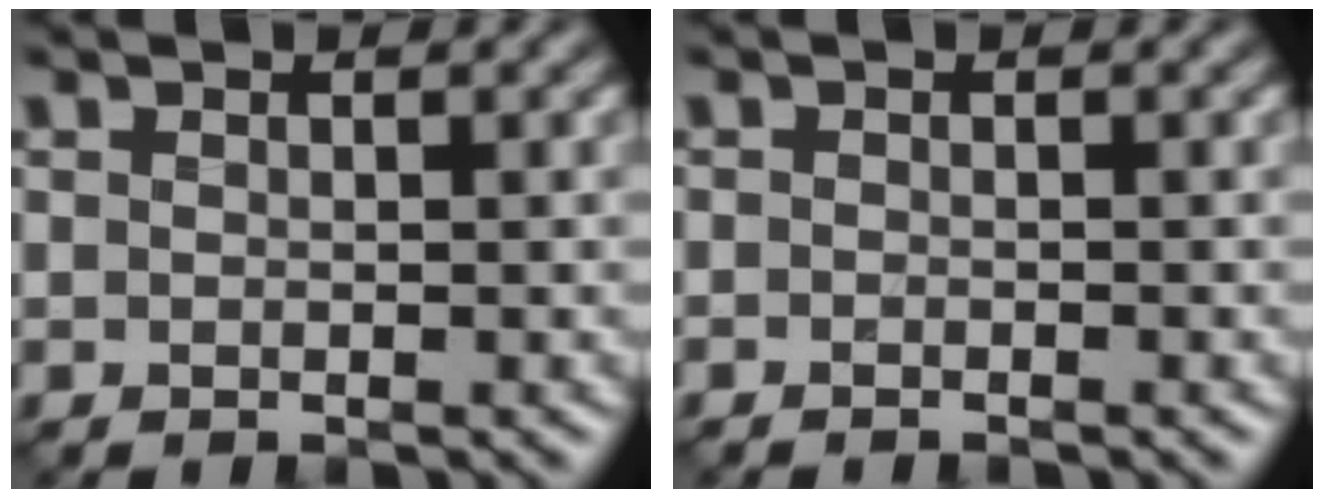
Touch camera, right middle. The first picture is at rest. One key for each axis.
{"total": 0.5, "fx": -0.5, "fy": -0.1, "fz": 0.0, "tx": -0.002, "ty": -0.001, "tz": -0.010}